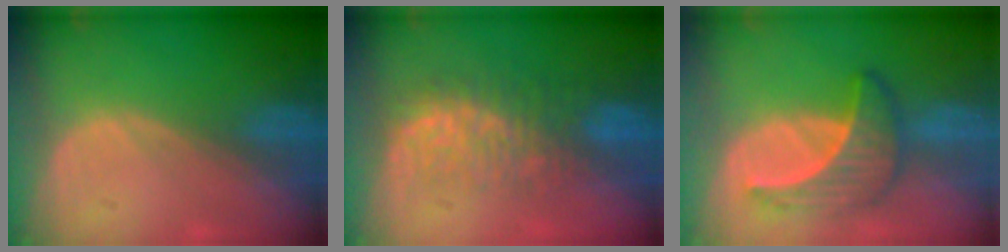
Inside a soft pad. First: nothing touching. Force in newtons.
{"total": 7.6, "press": 7.5, "slide": 1.2}
{"total": 6.9, "press": 6.3, "slide": 2.9}